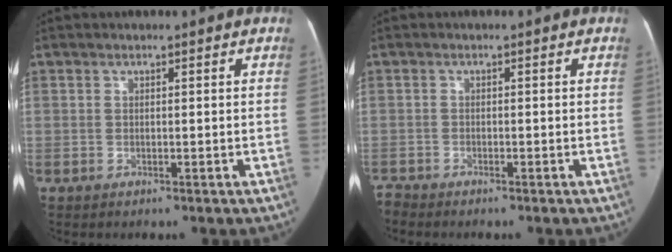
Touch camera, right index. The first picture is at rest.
{"total": 1.7, "force": [-1.6, 0.3, -0.2], "torque": [0.001, -0.005, -0.029]}